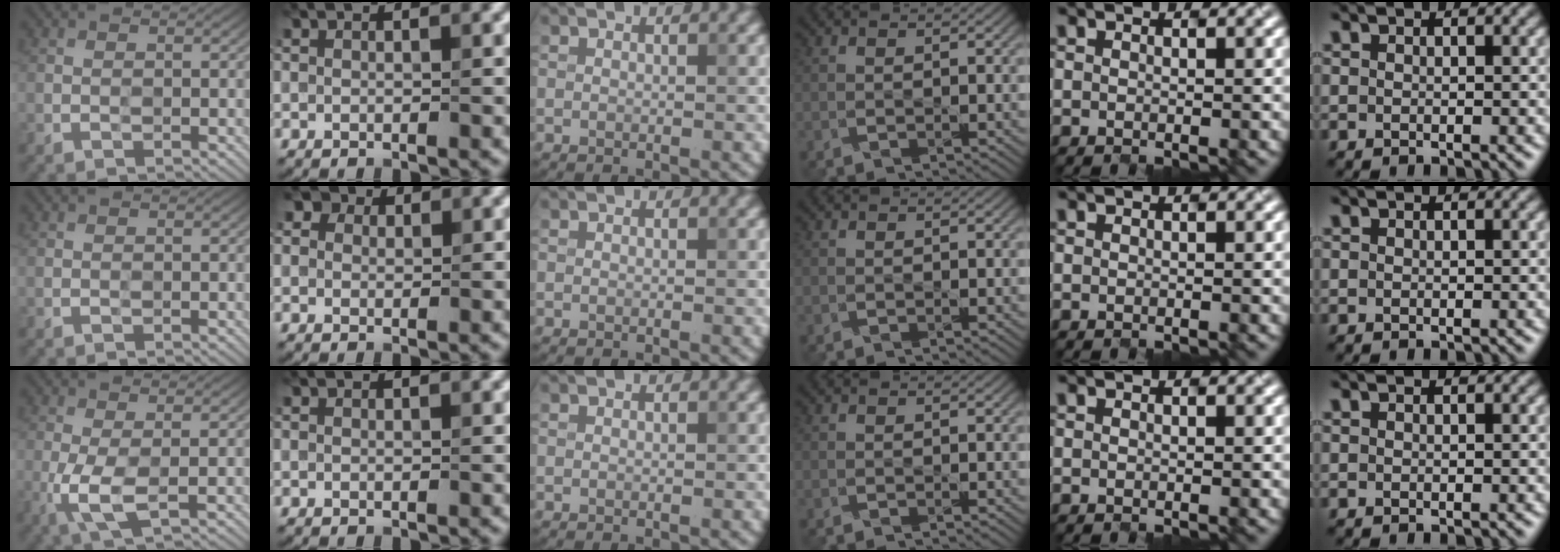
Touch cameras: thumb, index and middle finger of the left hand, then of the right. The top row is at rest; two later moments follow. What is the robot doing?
{"motion": "open", "object": "sandwich press"}